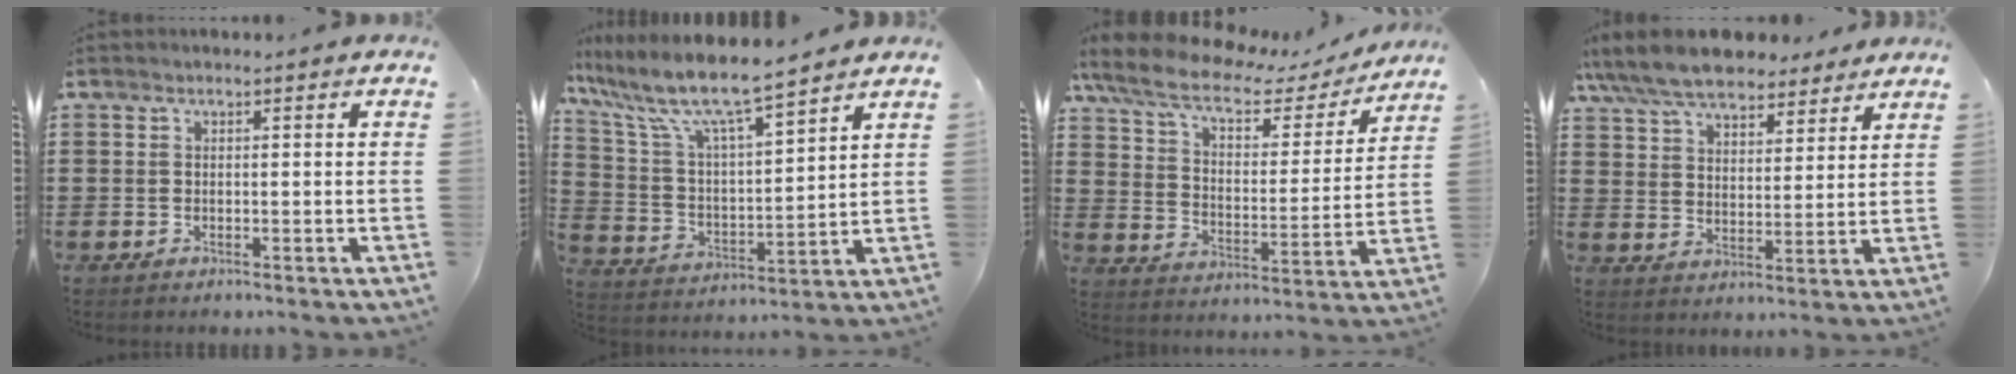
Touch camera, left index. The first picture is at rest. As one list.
[{"total": 8.5, "force": [7.3, 0.6, 4.3], "torque": [-0.116, -0.046, 0.121]}, {"total": 9.5, "force": [7.0, 3.3, 5.5], "torque": [-0.131, -0.029, 0.120]}, {"total": 9.2, "force": [8.2, 2.5, 3.3], "torque": [-0.098, -0.023, 0.153]}]